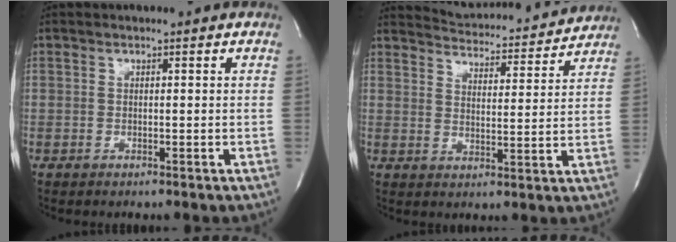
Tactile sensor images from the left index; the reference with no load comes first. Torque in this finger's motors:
{"motor_torque": [0.68, -0.80, 0.23, 0.03]}